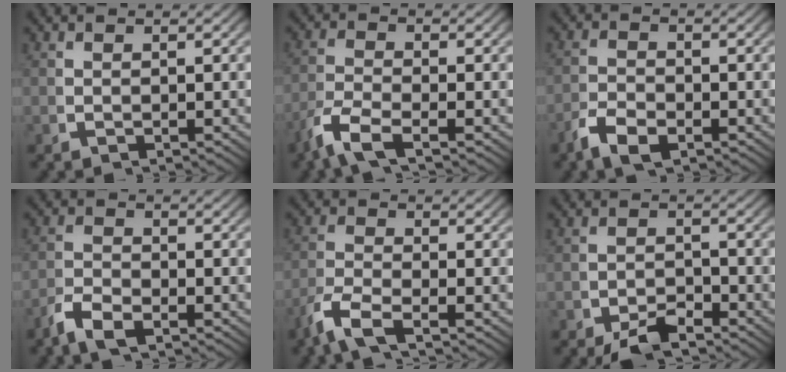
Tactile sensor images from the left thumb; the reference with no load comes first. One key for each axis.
{"total": 4.5, "fx": -2.5, "fy": 1.7, "fz": 3.4, "tx": -0.086, "ty": -0.014, "tz": -0.042}
{"total": 3.1, "fx": -1.9, "fy": 1.5, "fz": 1.8, "tx": -0.041, "ty": -0.011, "tz": -0.035}
{"total": 2.6, "fx": -1.8, "fy": 1.0, "fz": 1.5, "tx": -0.036, "ty": -0.007, "tz": -0.037}
{"total": 4.2, "fx": -2.4, "fy": 1.6, "fz": 3.1, "tx": -0.079, "ty": -0.013, "tz": -0.043}
{"total": 3.1, "fx": -2.5, "fy": 1.1, "fz": 1.4, "tx": -0.016, "ty": -0.012, "tz": -0.043}